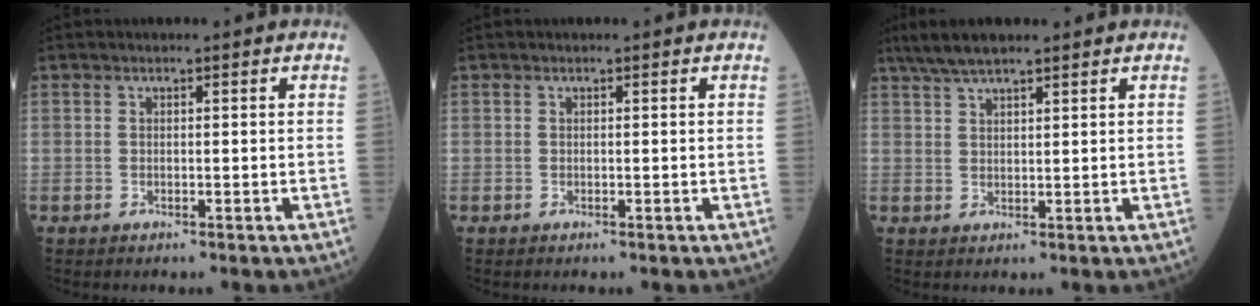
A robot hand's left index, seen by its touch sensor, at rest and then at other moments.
{"total": 0.0}
{"total": 5.7, "force": [4.6, 0.8, 3.3], "torque": [-0.068, 0.025, 0.086]}